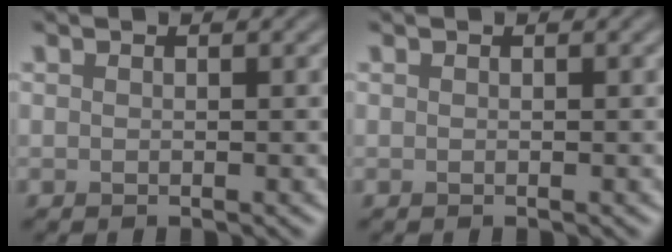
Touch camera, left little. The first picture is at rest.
{"total": 0.0}